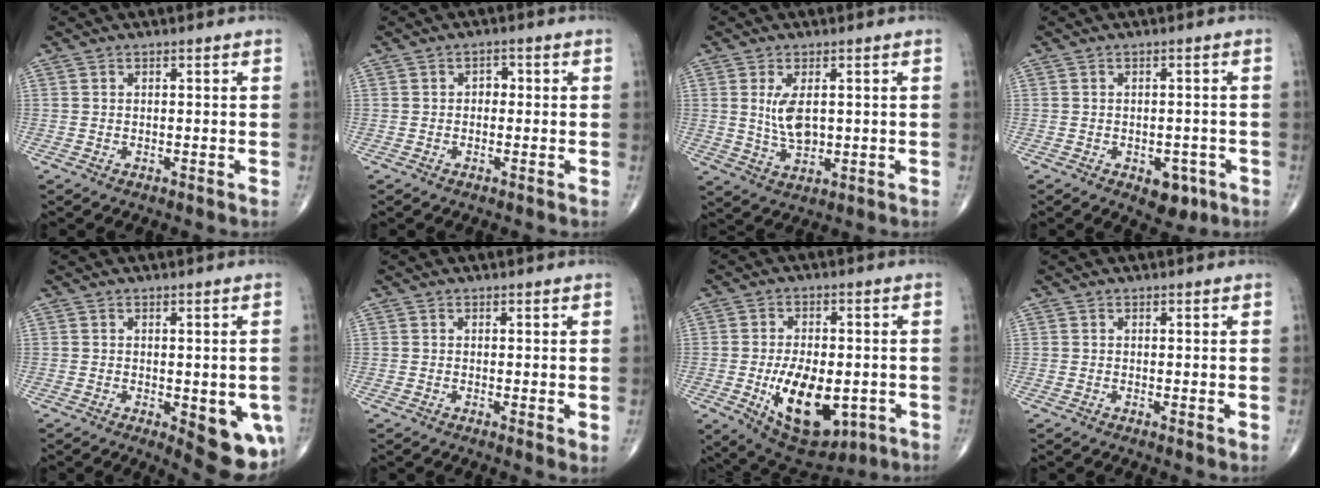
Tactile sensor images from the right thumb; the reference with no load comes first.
{"total": 1.7, "force": [-0.1, 1.3, 1.1], "torque": [-0.001, 0.006, -0.009]}
{"total": 5.9, "force": [1.0, 3.0, 5.0], "torque": [-0.089, -0.011, 0.026]}
{"total": 4.8, "force": [-2.2, 2.9, 3.2], "torque": [-0.019, 0.008, -0.021]}
{"total": 9.8, "force": [-2.8, 3.7, 8.6], "torque": [-0.082, -0.010, -0.026]}
{"total": 1.7, "force": [0.1, 0.4, 1.7], "torque": [-0.027, -0.007, -0.002]}
{"total": 15.5, "force": [-3.6, 8.3, 12.6], "torque": [-0.178, -0.004, -0.037]}
{"total": 0.8, "force": [0.2, 0.2, 0.8], "torque": [-0.013, -0.004, -0.001]}